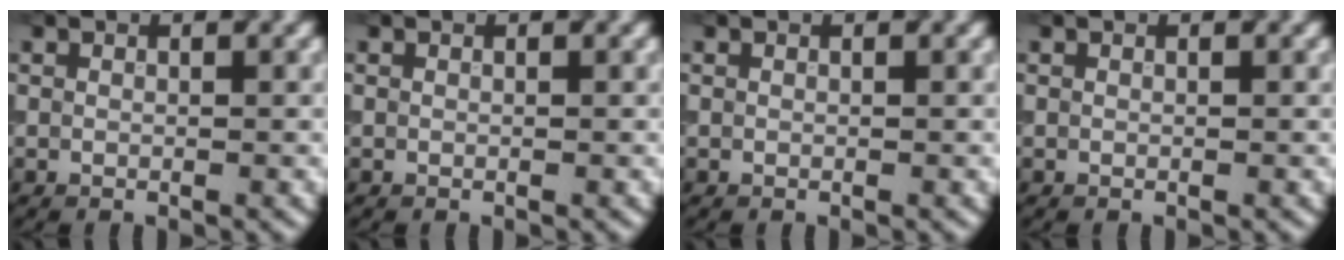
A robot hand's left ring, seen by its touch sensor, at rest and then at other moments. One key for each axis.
{"total": 0.0}
{"total": 0.0}
{"total": 0.0}